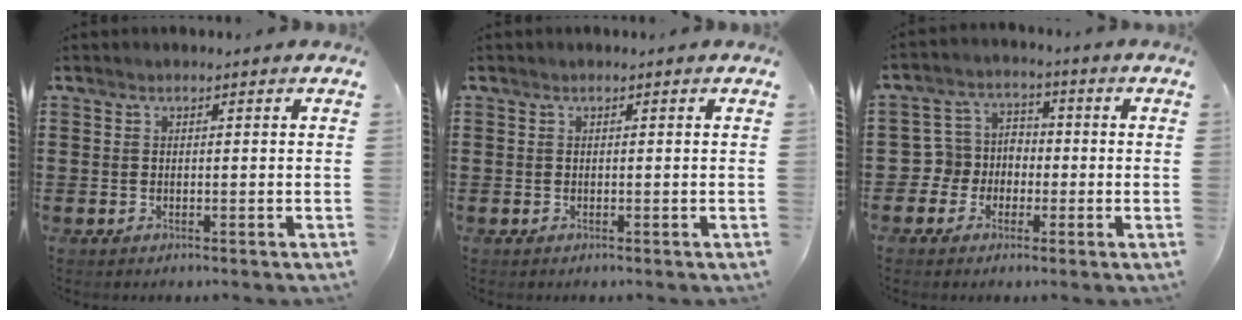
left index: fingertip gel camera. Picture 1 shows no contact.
{"total": 0.0}
{"total": 5.0, "force": [-2.0, 4.5, 0.7], "torque": [-0.048, 0.008, -0.047]}